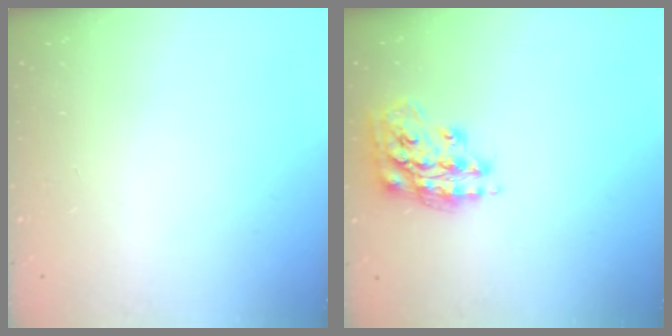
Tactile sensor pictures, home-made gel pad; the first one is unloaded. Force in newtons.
{"total": 16.3, "press": 16.2, "slide": 1.1}